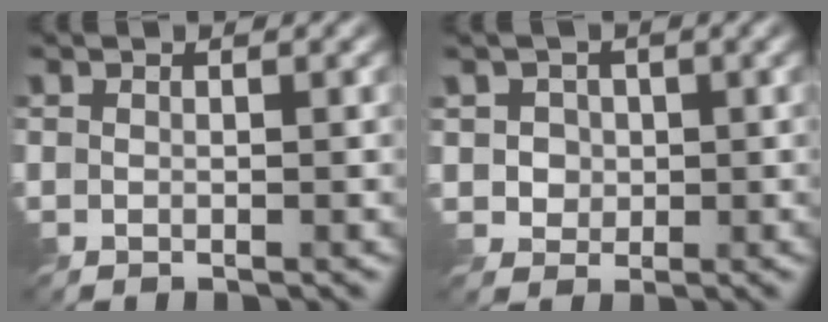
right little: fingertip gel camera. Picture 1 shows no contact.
{"total": 2.6, "force": [0.7, 2.4, 1.0], "torque": [-0.027, 0.002, 0.019]}